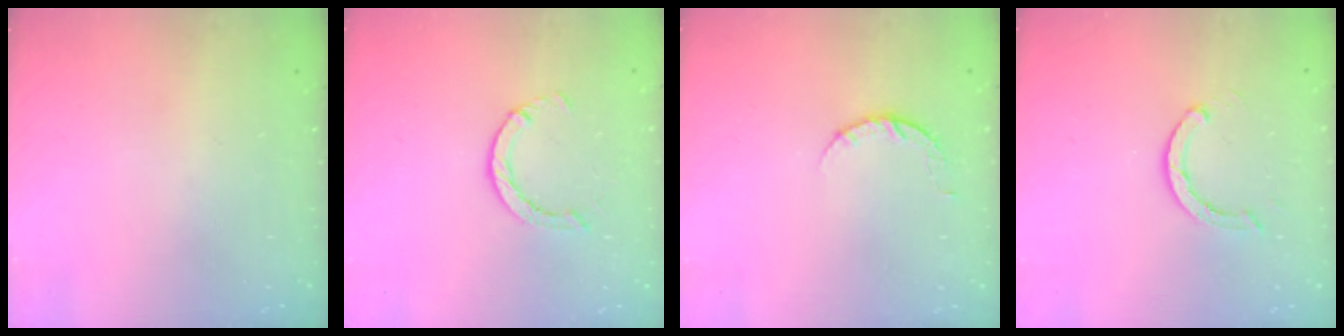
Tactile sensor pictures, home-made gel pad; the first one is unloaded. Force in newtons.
{"total": 2.4, "press": 2.4, "slide": 0.4}
{"total": 5.2, "press": 5.2, "slide": 0.8}
{"total": 2.9, "press": 2.8, "slide": 0.5}